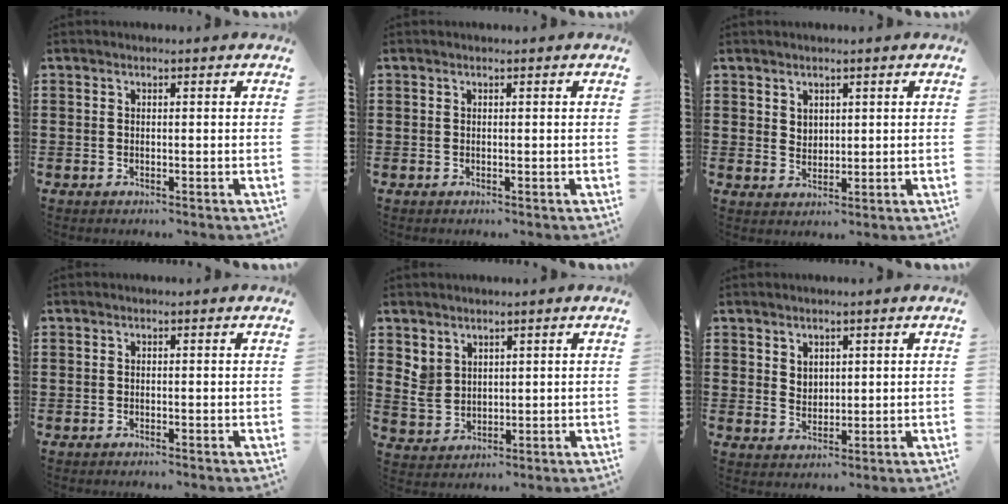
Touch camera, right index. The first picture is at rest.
{"total": 0.0}
{"total": 2.2, "force": [1.6, 1.4, 0.3], "torque": [-0.010, 0.006, 0.032]}
{"total": 0.0}
{"total": 3.7, "force": [2.2, 2.8, 1.2], "torque": [-0.042, 0.005, 0.040]}
{"total": 2.4, "force": [1.8, 1.6, 0.3], "torque": [-0.013, 0.007, 0.035]}